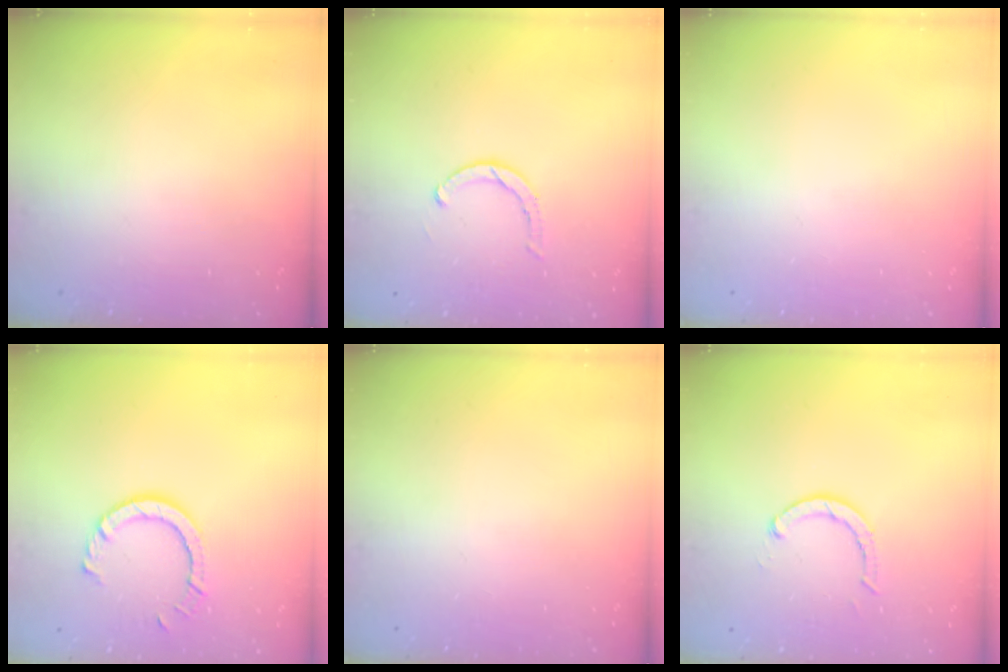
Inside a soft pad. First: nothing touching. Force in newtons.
{"total": 2.8, "press": 2.7, "slide": 0.3}
{"total": 0.0}
{"total": 7.8, "press": 7.7, "slide": 0.7}
{"total": 0.0}
{"total": 2.9, "press": 2.9, "slide": 0.4}